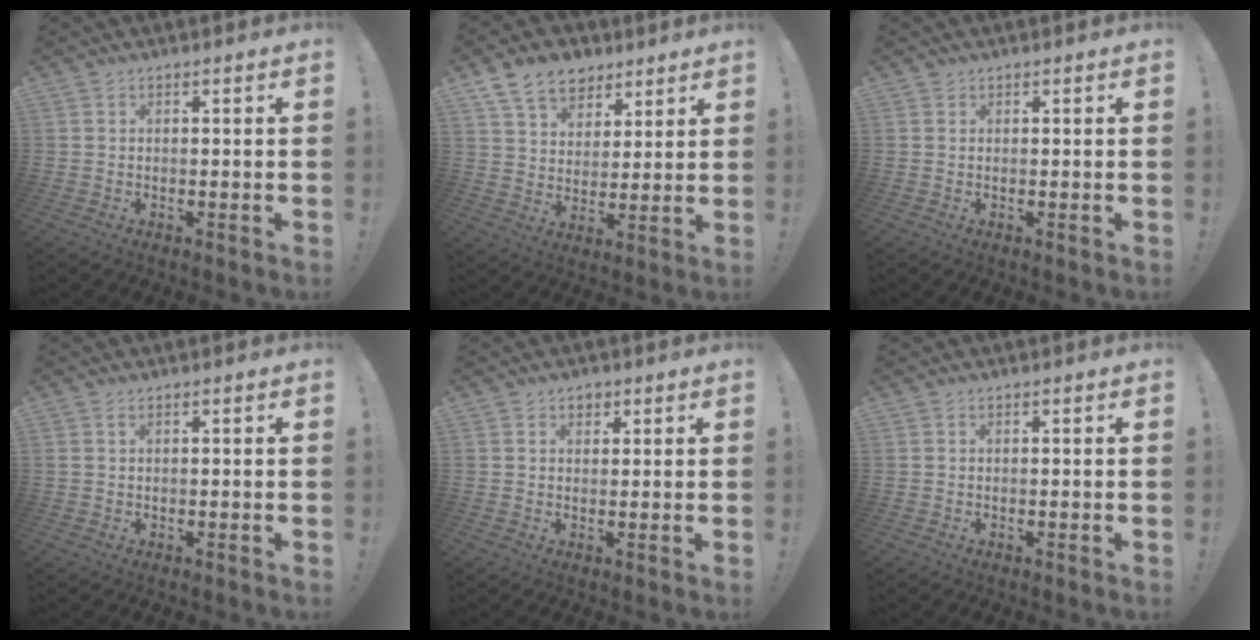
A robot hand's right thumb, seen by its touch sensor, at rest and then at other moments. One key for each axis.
{"total": 12.7, "fx": 7.9, "fy": 8.9, "fz": 4.5, "tx": -0.078, "ty": -0.042, "tz": 0.156}
{"total": 0.8, "fx": 0.6, "fy": 0.5, "fz": 0.0, "tx": 0.009, "ty": -0.003, "tz": 0.011}
{"total": 0.8, "fx": 0.5, "fy": 0.3, "fz": 0.6, "tx": -0.012, "ty": 0.002, "tz": 0.008}
{"total": 2.2, "fx": 1.2, "fy": 1.7, "fz": 0.8, "tx": -0.004, "ty": -0.005, "tz": 0.020}
{"total": 0.0}